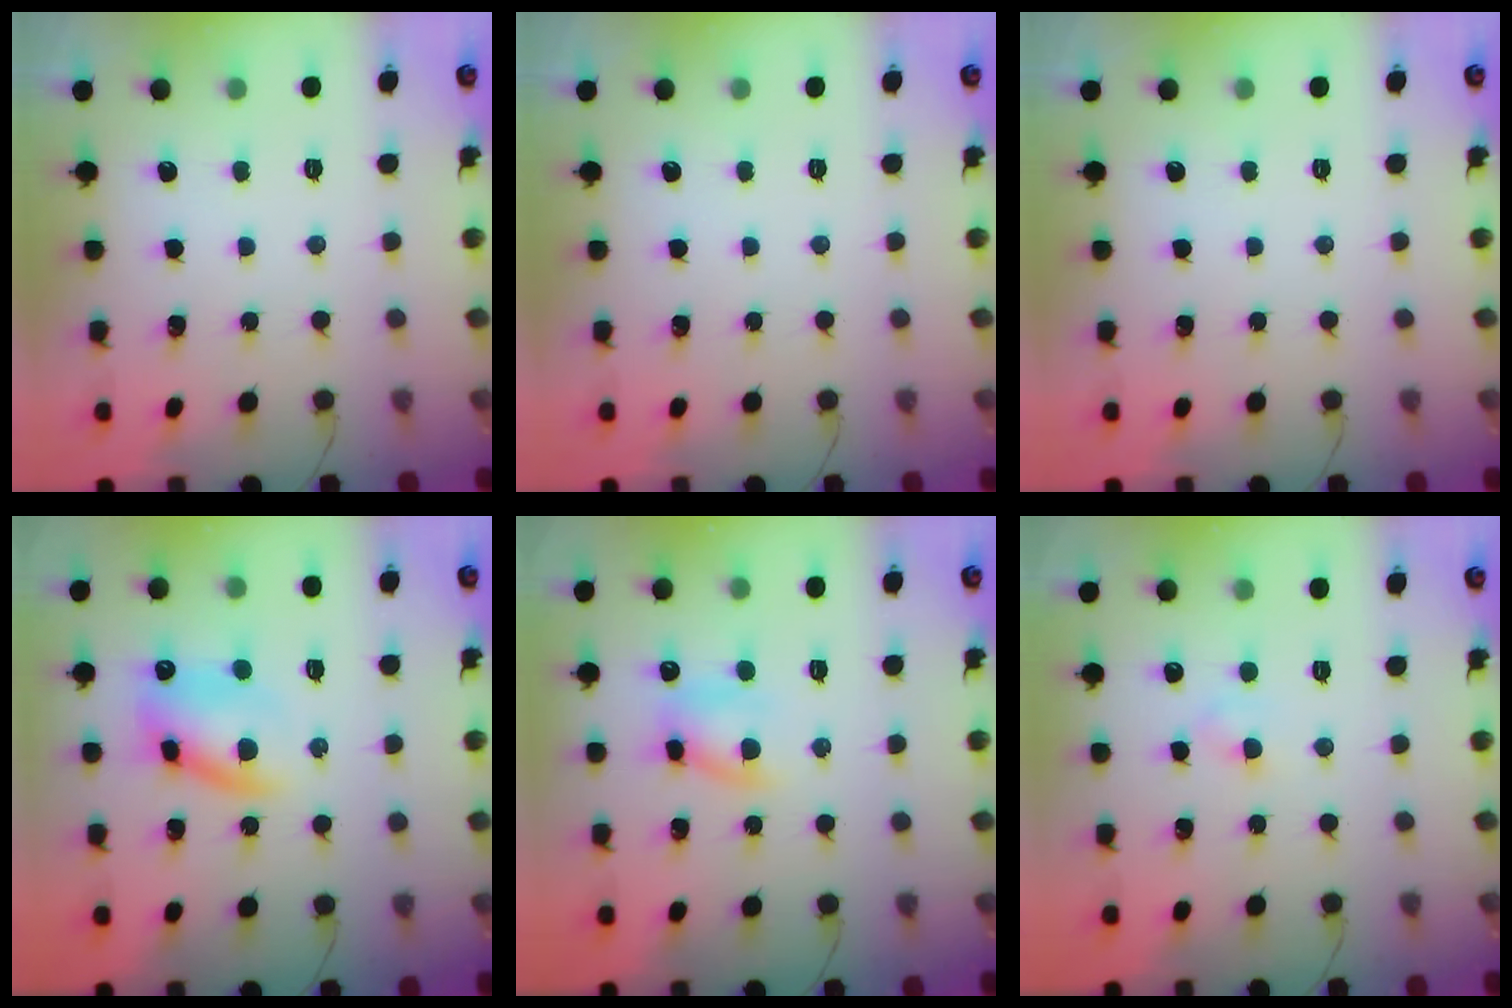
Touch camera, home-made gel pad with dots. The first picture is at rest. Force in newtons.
{"total": 0.0}
{"total": 0.0}
{"total": 12.2, "press": 11.9, "slide": 2.4}
{"total": 7.5, "press": 7.3, "slide": 1.8}
{"total": 2.0, "press": 1.8, "slide": 0.9}